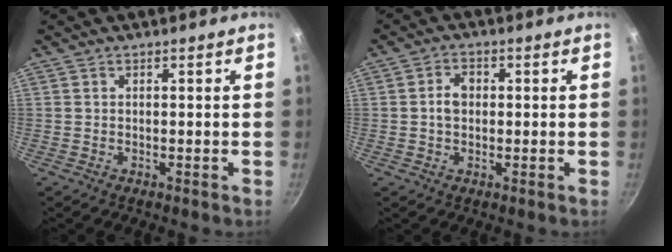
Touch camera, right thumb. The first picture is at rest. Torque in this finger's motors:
{"motor_torque": [-0.51, 0.01, 0.00, 0.08, 0.02]}